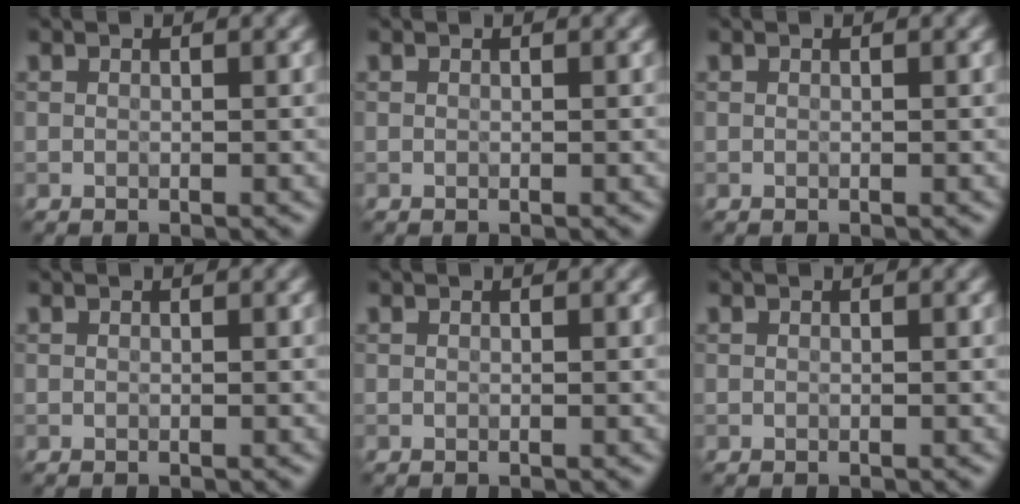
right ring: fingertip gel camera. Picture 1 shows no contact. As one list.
[{"total": 0.0}, {"total": 0.0}, {"total": 0.0}, {"total": 0.0}, {"total": 0.0}]